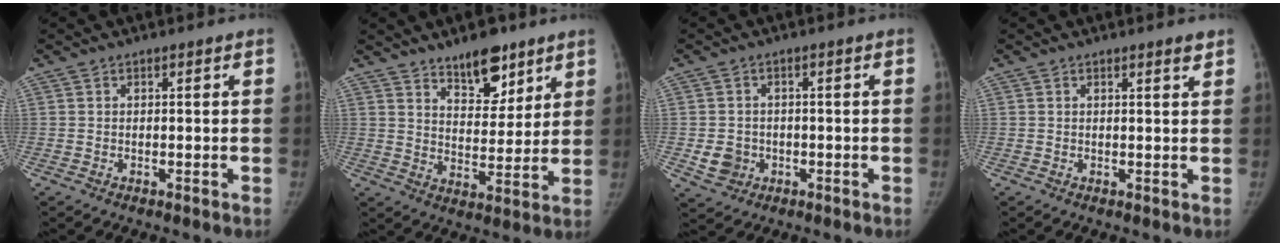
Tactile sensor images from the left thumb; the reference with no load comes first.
{"total": 10.6, "force": [7.5, 4.8, 5.7], "torque": [-0.055, -0.053, 0.124]}
{"total": 4.4, "force": [-0.9, 4.0, 1.6], "torque": [-0.014, 0.004, -0.007]}
{"total": 1.5, "force": [1.2, 0.1, 1.0], "torque": [-0.010, -0.008, 0.016]}